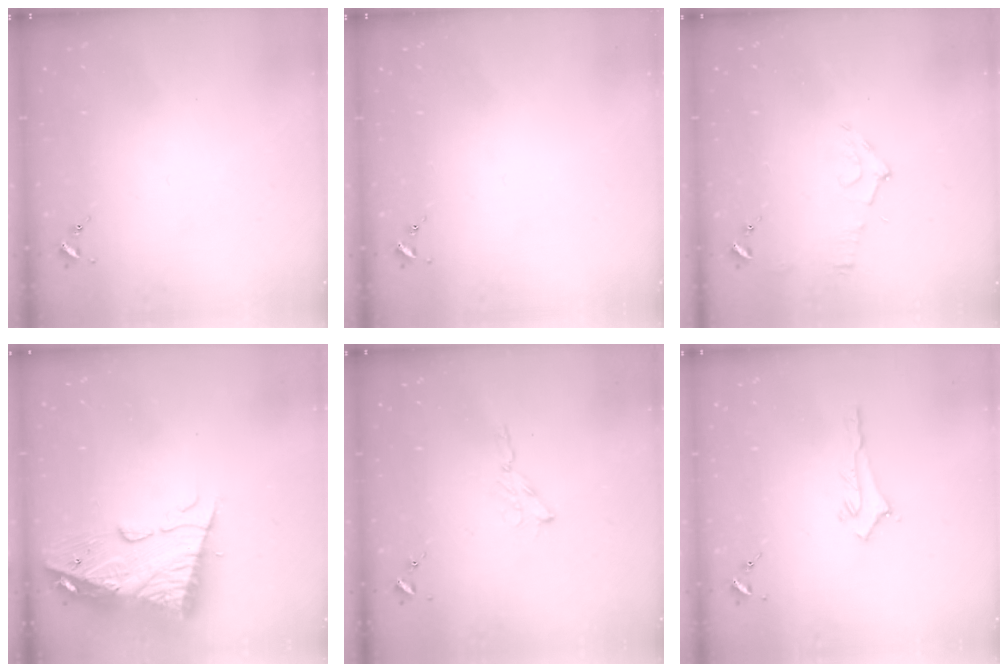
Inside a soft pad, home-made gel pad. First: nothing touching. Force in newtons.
{"total": 0.0}
{"total": 7.4, "press": 7.4, "slide": 0.7}
{"total": 14.9, "press": 14.8, "slide": 1.2}
{"total": 2.9, "press": 2.9, "slide": 0.3}
{"total": 2.8, "press": 2.8, "slide": 0.3}